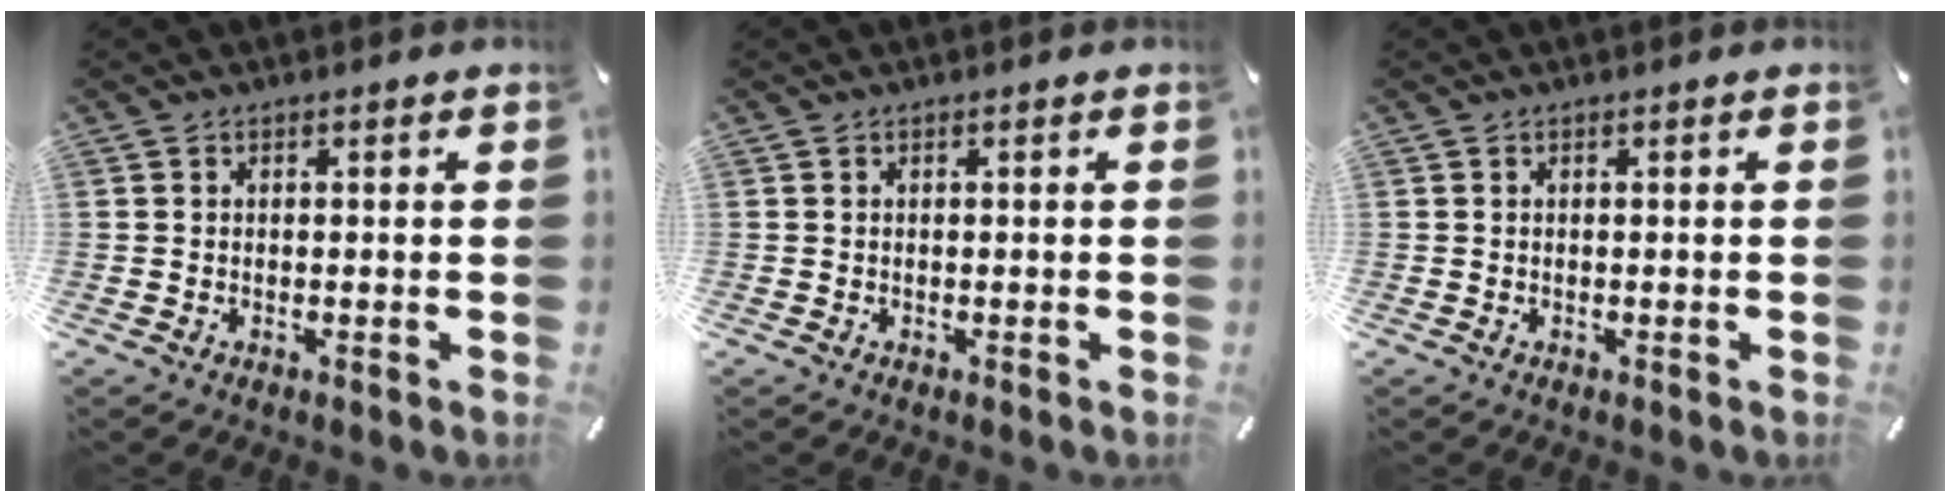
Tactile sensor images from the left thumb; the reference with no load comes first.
{"total": 0.0}
{"total": 0.0}